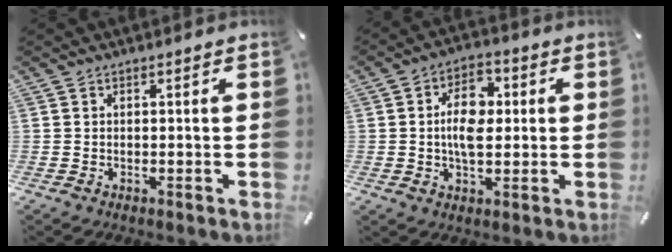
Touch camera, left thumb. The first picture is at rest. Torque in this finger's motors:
{"motor_torque": [0.06, 0.49, 0.74, -0.42, 0.15]}